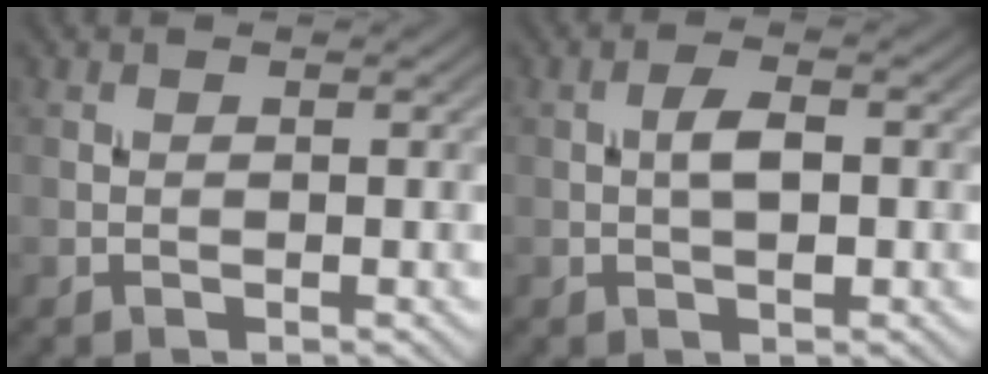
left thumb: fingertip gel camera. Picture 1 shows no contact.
{"total": 3.0, "force": [0.0, 1.2, 2.8], "torque": [-0.055, 0.005, -0.003]}